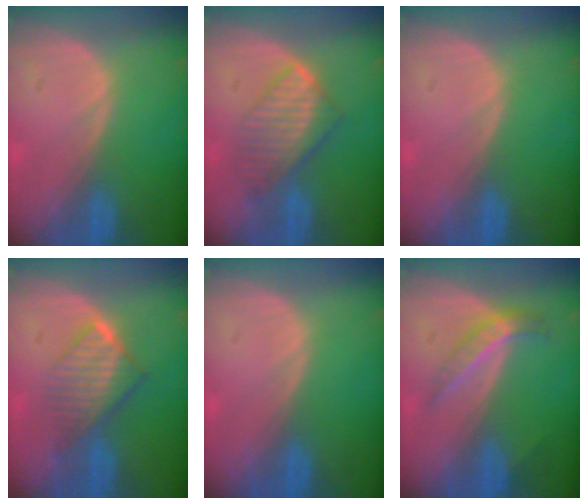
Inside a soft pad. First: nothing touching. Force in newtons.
{"total": 6.6, "press": 6.4, "slide": 1.8}
{"total": 0.0}
{"total": 6.7, "press": 6.0, "slide": 2.9}
{"total": 0.0}
{"total": 4.5, "press": 4.1, "slide": 2.0}